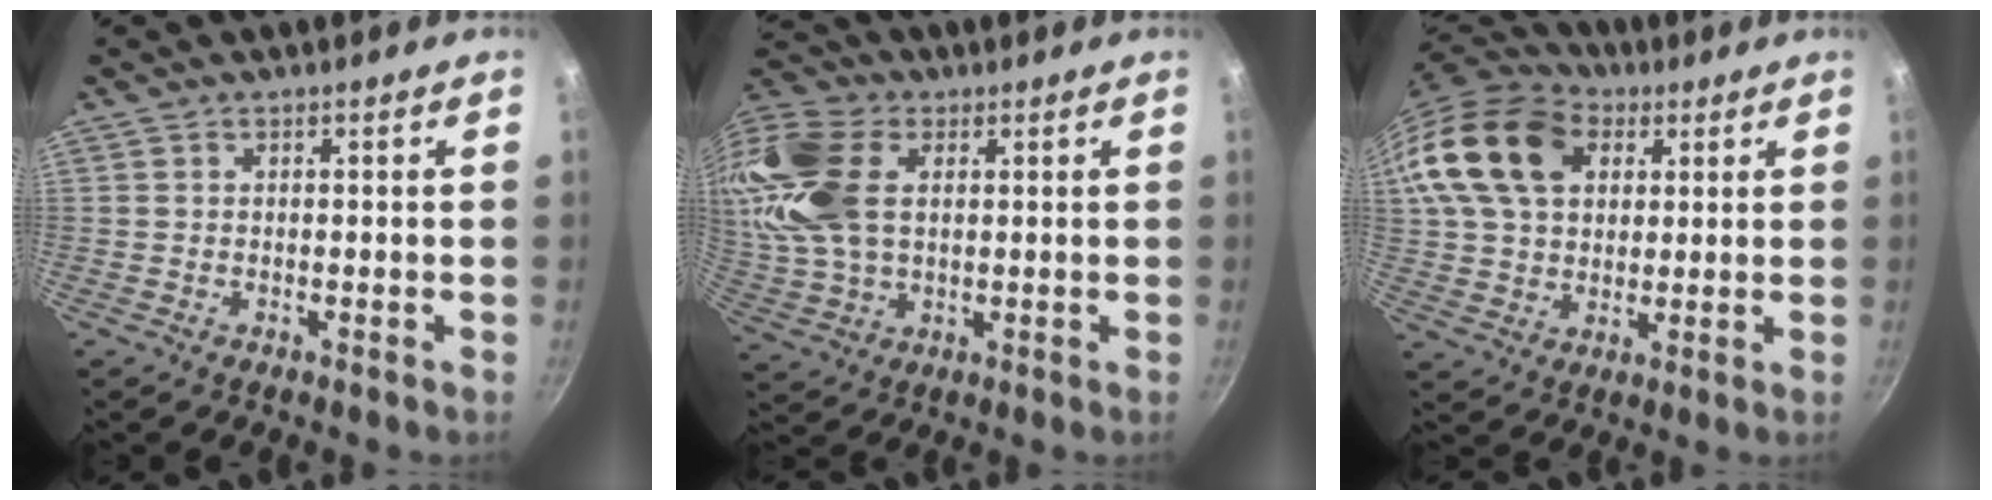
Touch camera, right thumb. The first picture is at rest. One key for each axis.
{"total": 20.0, "fx": 4.2, "fy": 13.1, "fz": 14.5, "tx": -0.316, "ty": 0.011, "tz": 0.079}
{"total": 20.2, "fx": 6.9, "fy": 14.3, "fz": 12.4, "tx": -0.224, "ty": 0.011, "tz": 0.118}